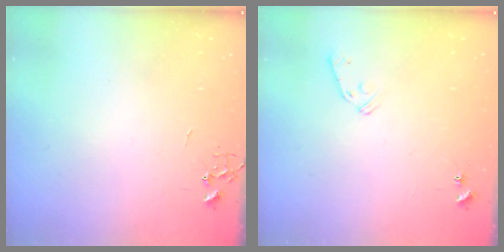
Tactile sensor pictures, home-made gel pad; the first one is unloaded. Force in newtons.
{"total": 8.0, "press": 7.9, "slide": 0.7}